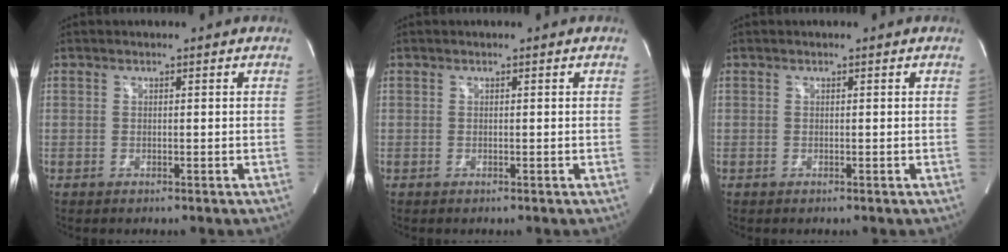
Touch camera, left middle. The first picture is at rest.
{"total": 0.0}
{"total": 0.0}